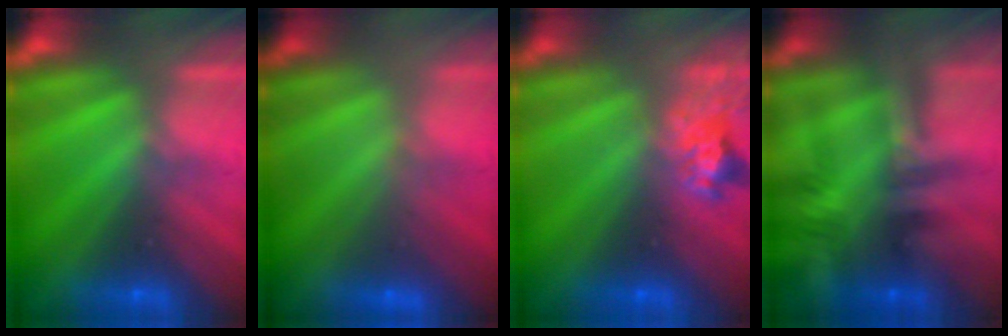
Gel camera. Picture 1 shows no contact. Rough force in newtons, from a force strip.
{"total": 2.3}
{"total": 2.4}
{"total": 2.4}